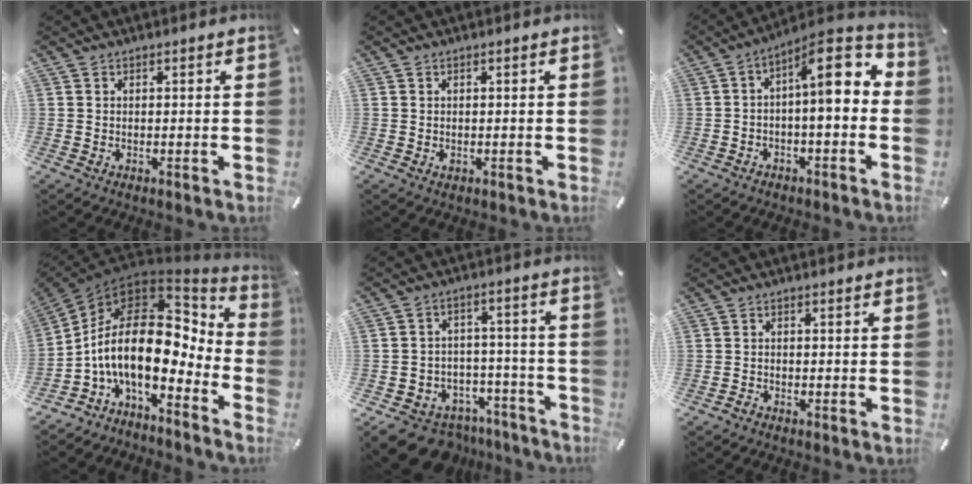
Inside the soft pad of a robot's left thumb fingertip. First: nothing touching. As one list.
[{"total": 0.5, "force": [-0.1, 0.4, 0.3], "torque": [-0.005, -0.001, -0.002]}, {"total": 10.3, "force": [1.6, 3.6, 9.5], "torque": [-0.136, -0.028, 0.024]}, {"total": 19.7, "force": [-1.0, 10.2, 16.8], "torque": [-0.360, -0.030, -0.023]}, {"total": 10.2, "force": [-7.3, 6.6, 2.8], "torque": [-0.040, 0.052, -0.121]}, {"total": 0.9, "force": [-0.8, 0.2, 0.1], "torque": [-0.005, 0.001, -0.016]}]